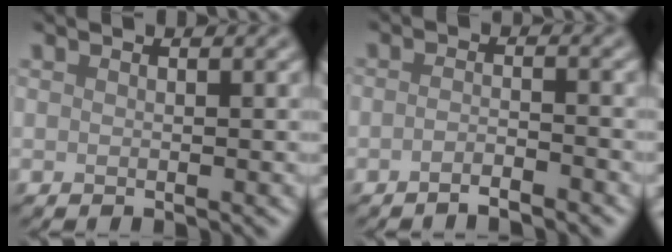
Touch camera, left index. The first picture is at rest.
{"total": 1.7, "force": [-1.3, 0.3, 1.1], "torque": [-0.018, 0.001, -0.029]}